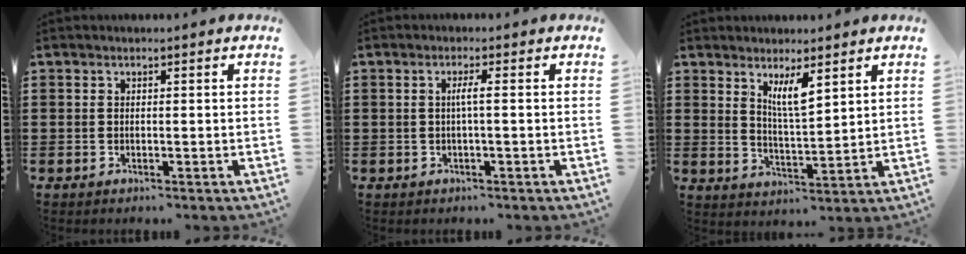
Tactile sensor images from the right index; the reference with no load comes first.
{"total": 2.0, "force": [-0.1, -0.1, 2.0], "torque": [-0.038, -0.001, -0.006]}
{"total": 5.0, "force": [3.0, 1.0, 3.9], "torque": [-0.084, 0.000, 0.051]}